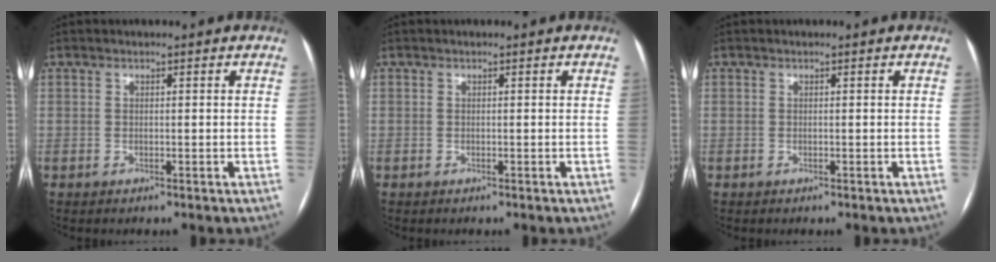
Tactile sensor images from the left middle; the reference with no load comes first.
{"total": 0.0}
{"total": 0.0}